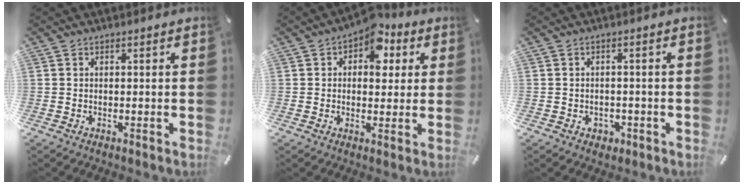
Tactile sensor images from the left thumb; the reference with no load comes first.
{"total": 8.8, "force": [3.6, 6.0, 5.4], "torque": [-0.064, -0.022, 0.055]}
{"total": 2.2, "force": [-0.8, 1.9, 0.7], "torque": [-0.014, 0.003, -0.017]}